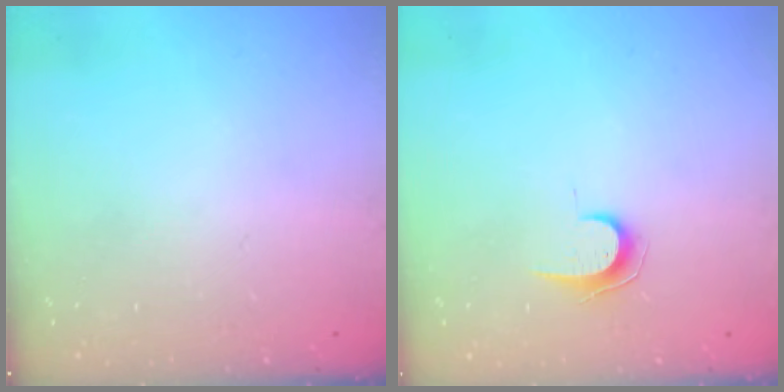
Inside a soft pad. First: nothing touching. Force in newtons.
{"total": 6.7, "press": 6.7, "slide": 0.7}